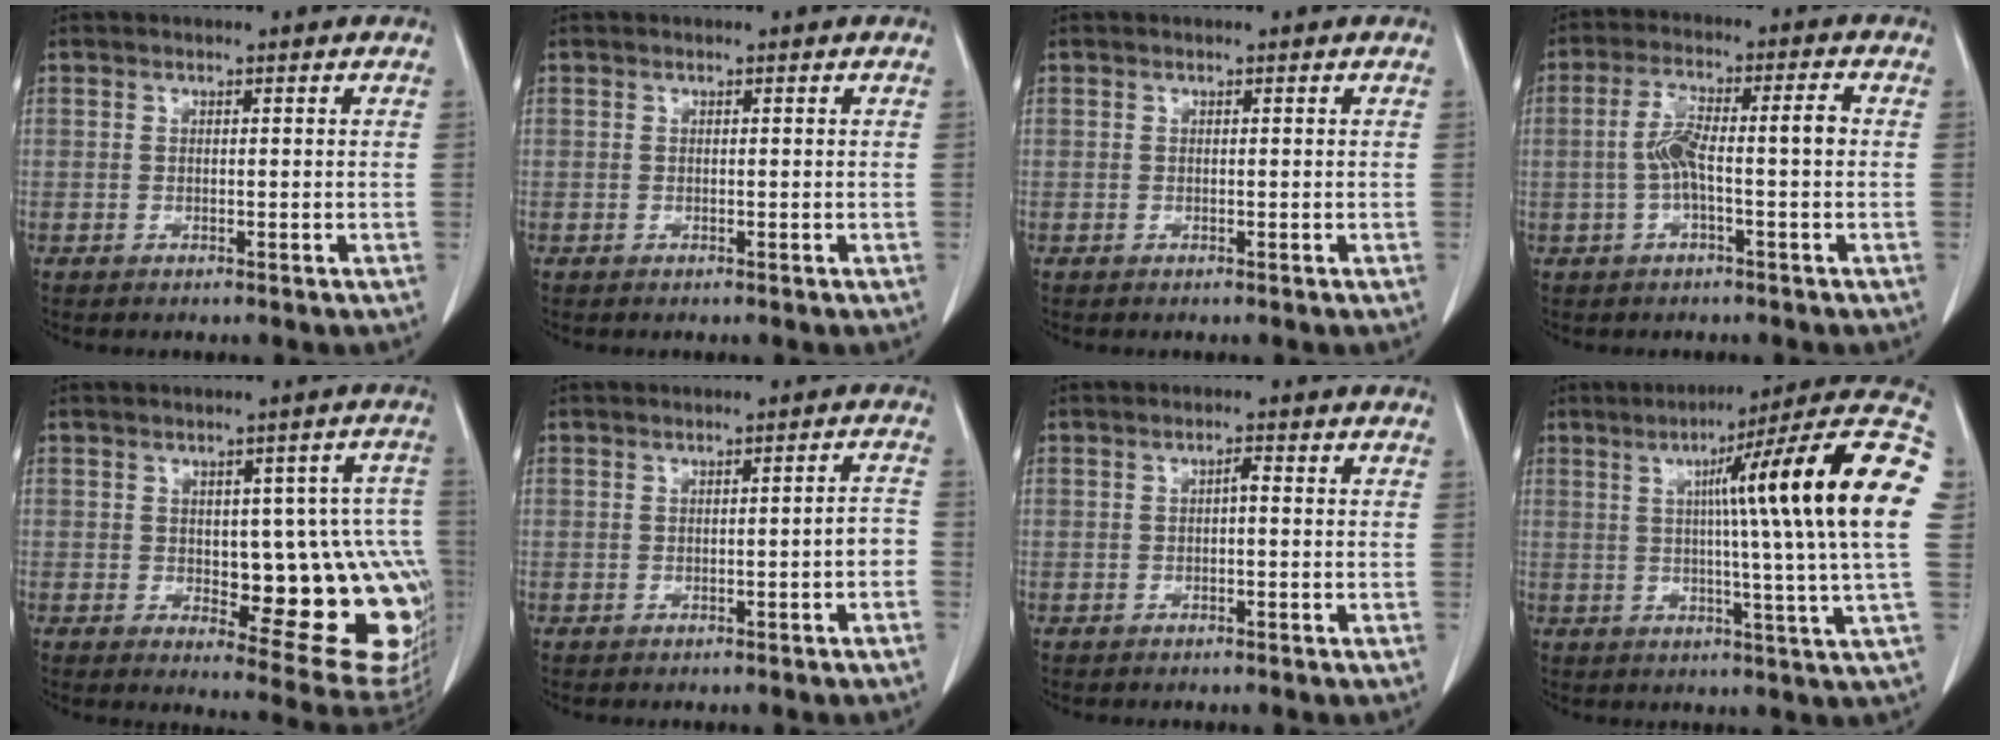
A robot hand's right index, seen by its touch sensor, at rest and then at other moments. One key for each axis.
{"total": 0.0}
{"total": 0.0}
{"total": 7.2, "fx": -0.6, "fy": 1.2, "fz": 7.1, "tx": -0.140, "ty": 0.026, "tz": -0.012}
{"total": 18.2, "fx": -2.0, "fy": 6.1, "fz": 17.1, "tx": -0.126, "ty": 0.020, "tz": -0.002}
{"total": 2.2, "fx": -0.9, "fy": 0.2, "fz": 1.9, "tx": -0.020, "ty": 0.004, "tz": -0.014}
{"total": 1.1, "fx": -0.1, "fy": 0.3, "fz": 1.1, "tx": -0.018, "ty": 0.003, "tz": -0.001}
{"total": 22.1, "fx": 3.9, "fy": -1.9, "fz": 21.7, "tx": -0.252, "ty": 0.020, "tz": 0.039}